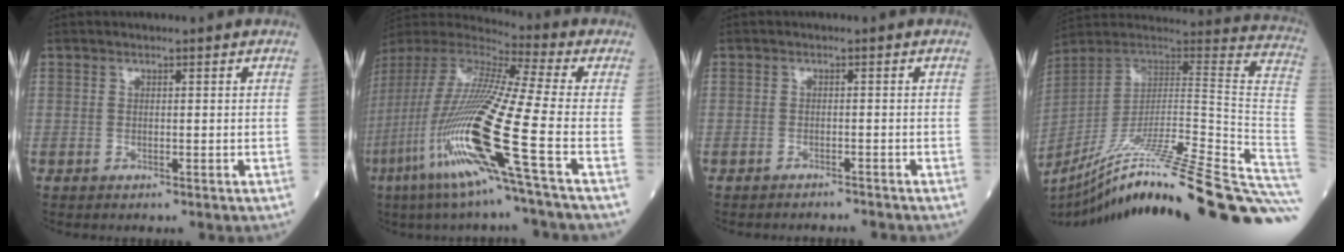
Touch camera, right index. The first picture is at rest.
{"total": 22.4, "force": [-8.3, -0.9, 20.8], "torque": [-0.455, -0.048, -0.174]}
{"total": 2.2, "force": [-2.1, 0.2, -0.6], "torque": [0.014, -0.004, -0.031]}
{"total": 39.0, "force": [-28.1, -1.1, 26.9], "torque": [-0.265, -0.047, -0.415]}